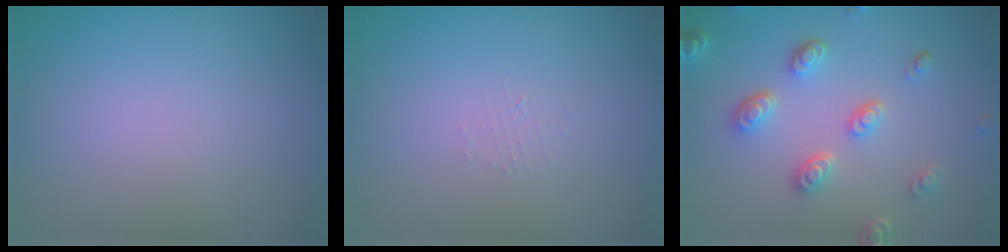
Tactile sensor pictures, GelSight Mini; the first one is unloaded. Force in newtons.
{"total": 0.7, "press": 0.7, "slide": 0.1}
{"total": 3.8, "press": 3.2, "slide": 2.0}